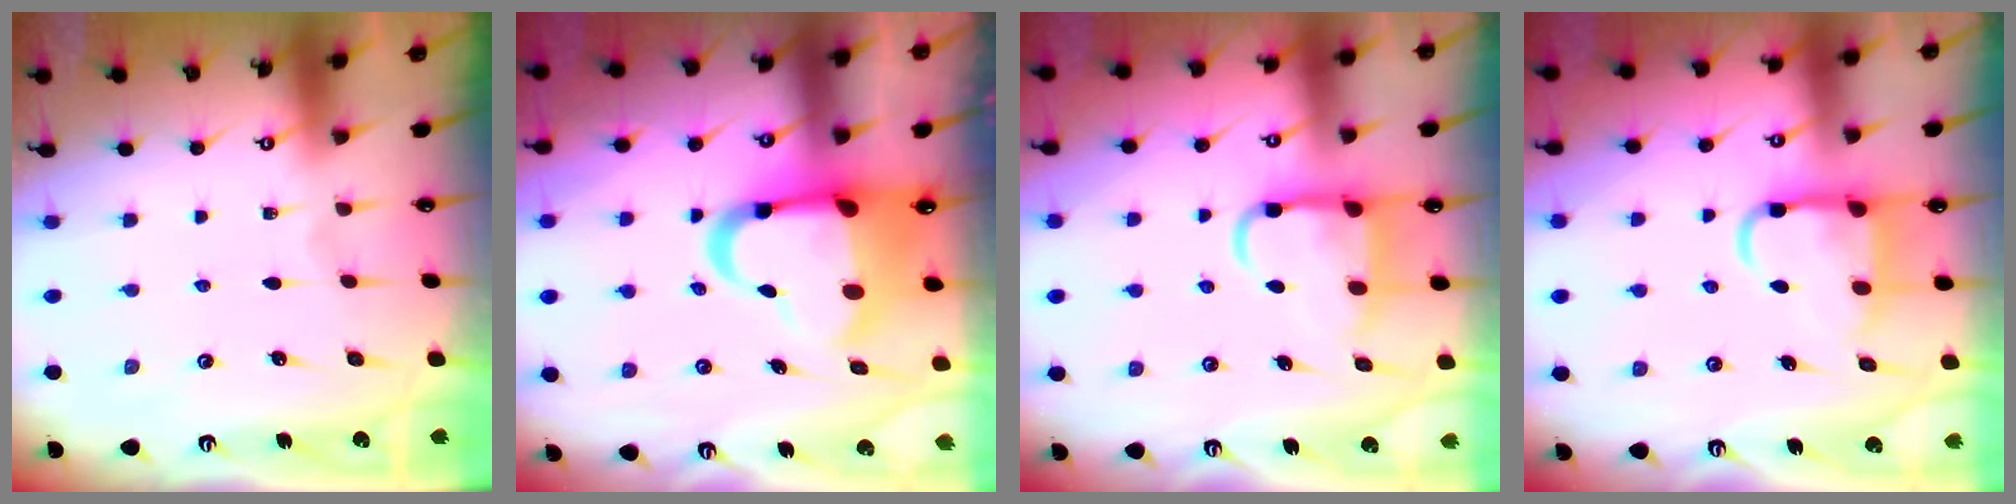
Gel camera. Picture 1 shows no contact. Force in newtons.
{"total": 13.1, "press": 13.0, "slide": 2.0}
{"total": 9.6, "press": 9.5, "slide": 1.3}
{"total": 9.6, "press": 9.5, "slide": 1.3}